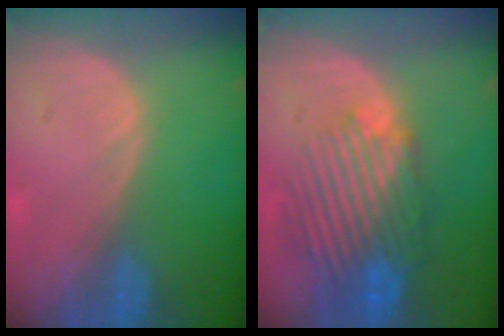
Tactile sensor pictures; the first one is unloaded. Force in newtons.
{"total": 10.4, "press": 9.3, "slide": 4.6}